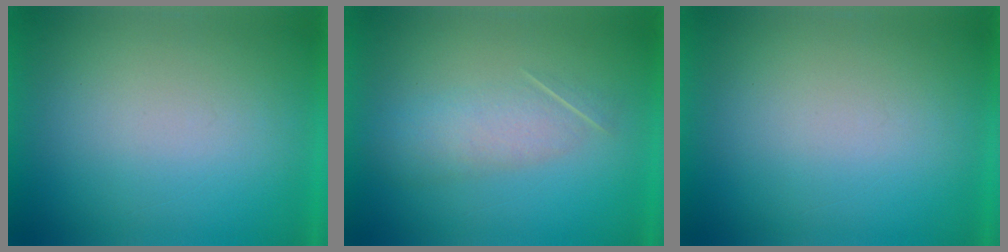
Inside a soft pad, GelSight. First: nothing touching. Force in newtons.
{"total": 3.1}
{"total": 0.0}